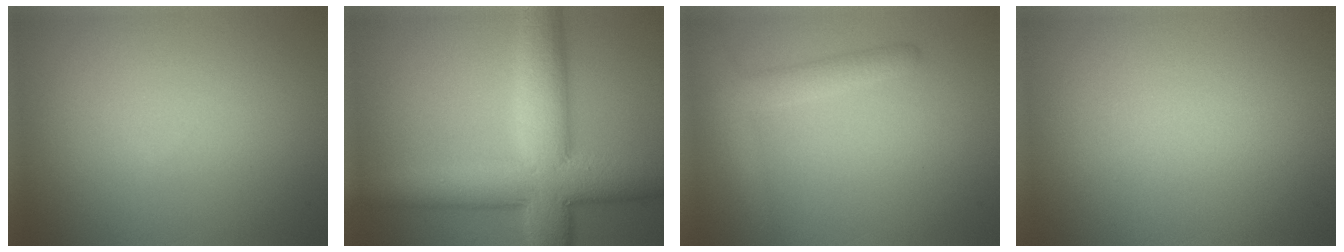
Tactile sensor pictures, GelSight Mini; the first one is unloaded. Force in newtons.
{"total": 10.7, "press": 10.7, "slide": 0.1}
{"total": 3.0, "press": 3.0, "slide": 0.1}
{"total": 0.0}